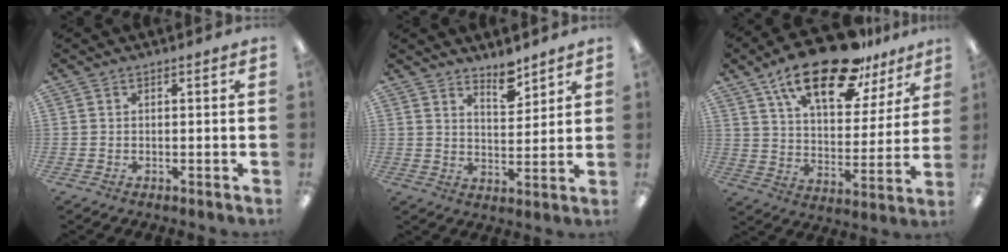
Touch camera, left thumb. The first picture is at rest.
{"total": 6.5, "force": [5.5, 2.4, 2.6], "torque": [-0.017, -0.044, 0.092]}
{"total": 21.7, "force": [14.5, 8.8, 13.5], "torque": [-0.214, -0.079, 0.245]}